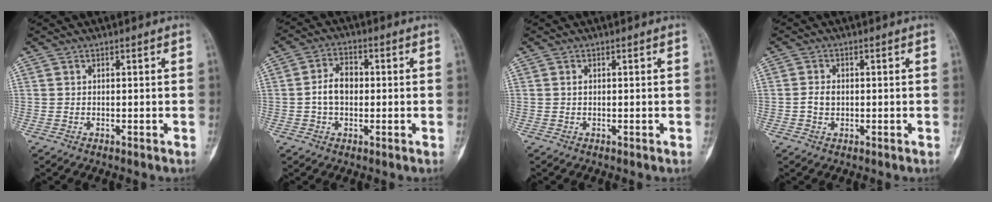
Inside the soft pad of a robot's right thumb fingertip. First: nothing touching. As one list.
[{"total": 5.8, "force": [-0.3, 4.0, 4.2], "torque": [-0.068, 0.019, -0.010]}, {"total": 0.6, "force": [0.1, 0.4, 0.4], "torque": [-0.007, 0.003, 0.002]}, {"total": 2.5, "force": [-0.2, 1.9, 1.6], "torque": [-0.027, 0.007, -0.005]}]